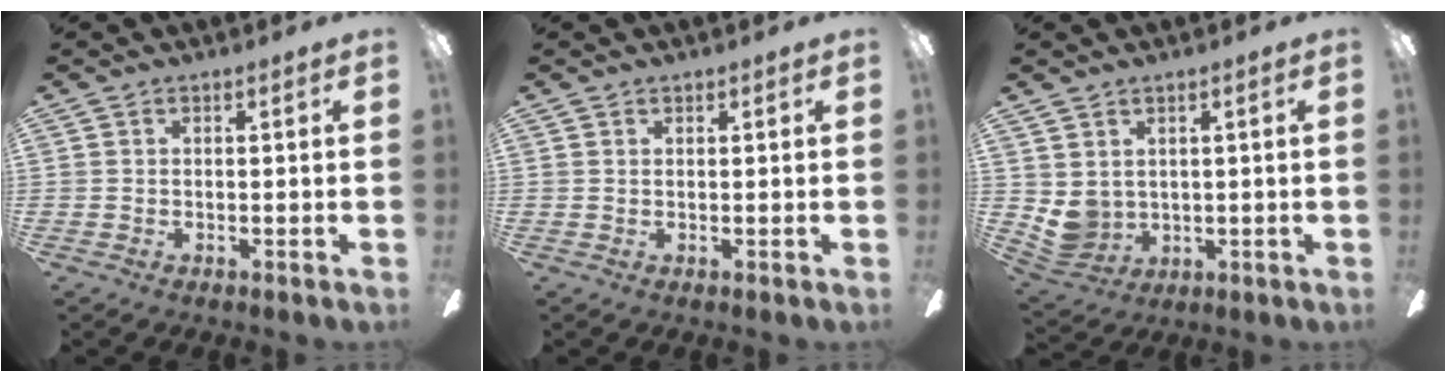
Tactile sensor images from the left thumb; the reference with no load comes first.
{"total": 0.6, "force": [0.5, 0.3, 0.0], "torque": [0.000, 0.000, 0.010]}
{"total": 5.6, "force": [2.4, 4.7, 1.9], "torque": [-0.070, -0.018, 0.049]}